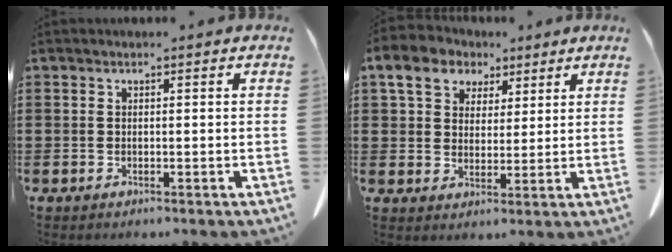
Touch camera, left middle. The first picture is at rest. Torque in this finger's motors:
{"motor_torque": [0.79, -0.12, 0.36, 0.10]}